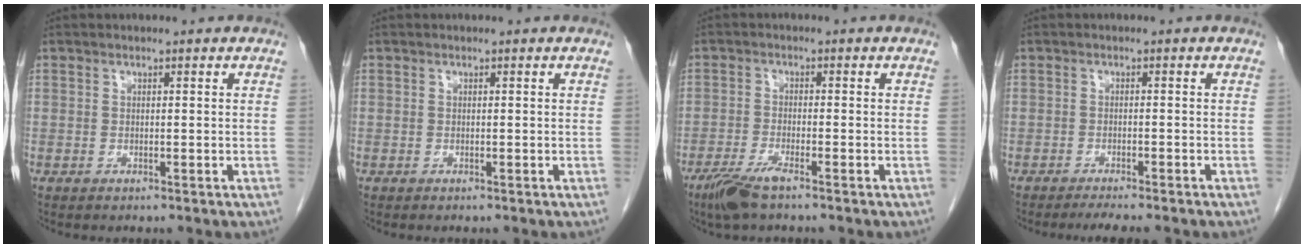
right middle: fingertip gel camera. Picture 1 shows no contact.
{"total": 0.0}
{"total": 4.7, "force": [-3.3, 0.5, 3.3], "torque": [-0.073, -0.011, -0.065]}
{"total": 5.1, "force": [-4.4, 0.2, 2.6], "torque": [-0.031, -0.009, -0.060]}